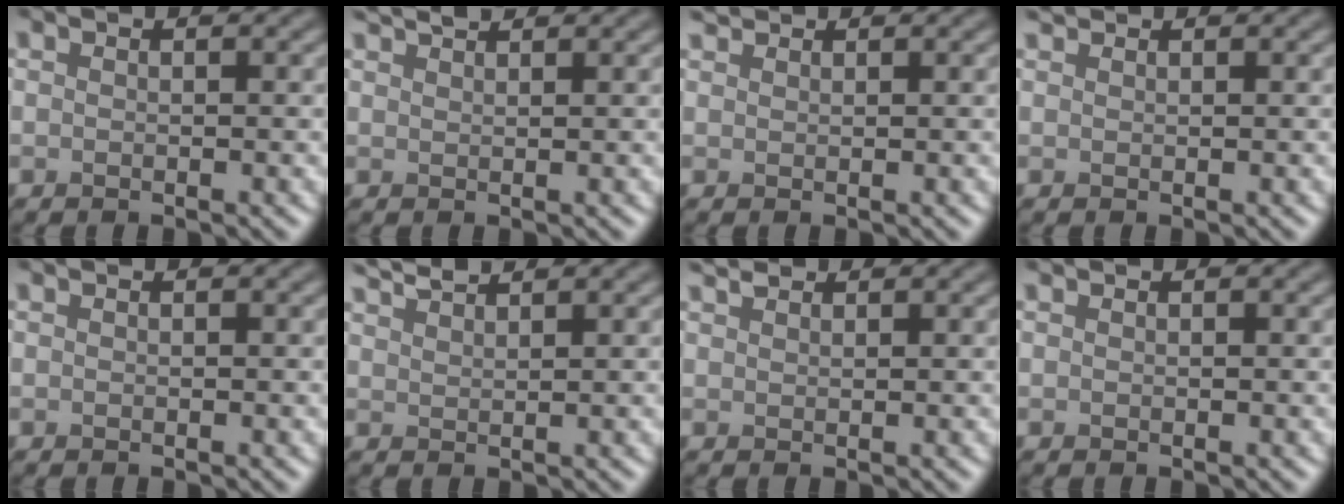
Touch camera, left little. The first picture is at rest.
{"total": 1.8, "force": [1.7, 0.2, 0.6], "torque": [-0.004, 0.004, 0.026]}
{"total": 1.1, "force": [1.1, 0.2, 0.1], "torque": [-0.003, 0.005, 0.023]}
{"total": 0.8, "force": [0.8, 0.1, 0.1], "torque": [-0.002, 0.003, 0.018]}
{"total": 0.0}
{"total": 2.4, "force": [2.3, 0.3, 0.8], "torque": [-0.004, 0.007, 0.039]}
{"total": 1.4, "force": [1.3, 0.3, 0.4], "torque": [-0.009, 0.005, 0.025]}
{"total": 0.0}